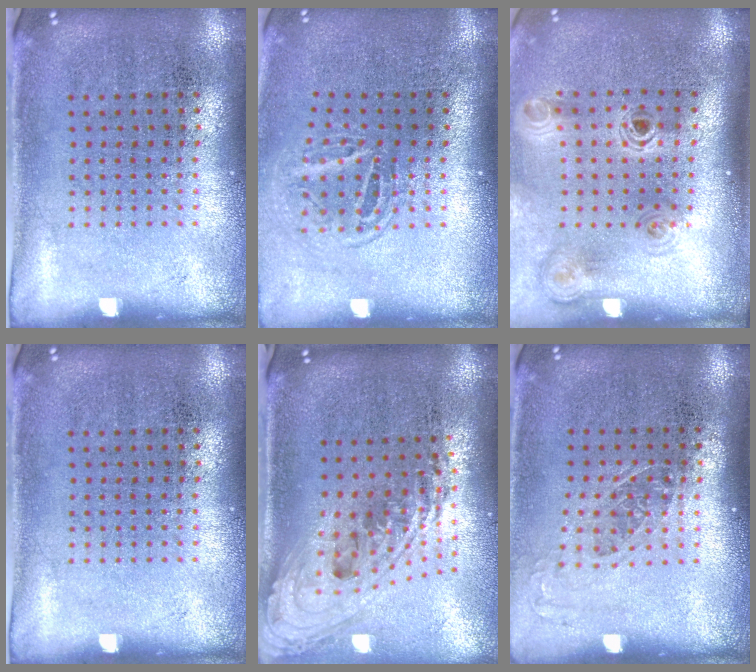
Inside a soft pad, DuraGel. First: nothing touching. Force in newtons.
{"total": 1.6, "press": 1.0, "slide": 1.3}
{"total": 1.3, "press": 1.2, "slide": 0.5}
{"total": 0.0}
{"total": 2.3, "press": 1.7, "slide": 1.6}
{"total": 1.2, "press": 0.9, "slide": 0.7}